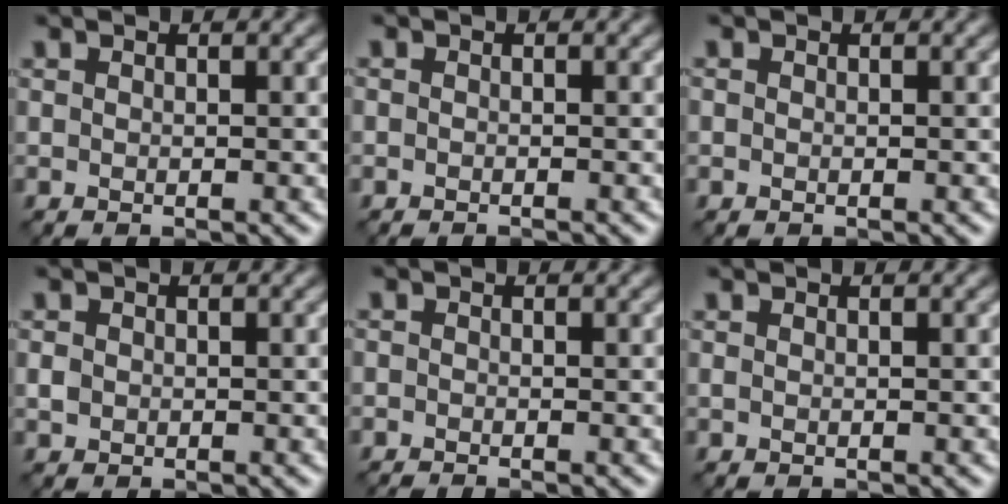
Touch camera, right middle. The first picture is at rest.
{"total": 1.2, "force": [-1.2, 0.1, 0.2], "torque": [0.003, -0.007, -0.016]}
{"total": 0.0}
{"total": 0.9, "force": [0.0, 0.8, 0.3], "torque": [-0.006, -0.001, -0.003]}
{"total": 1.0, "force": [-1.0, 0.0, 0.3], "torque": [-0.004, -0.008, -0.023]}
{"total": 0.0}